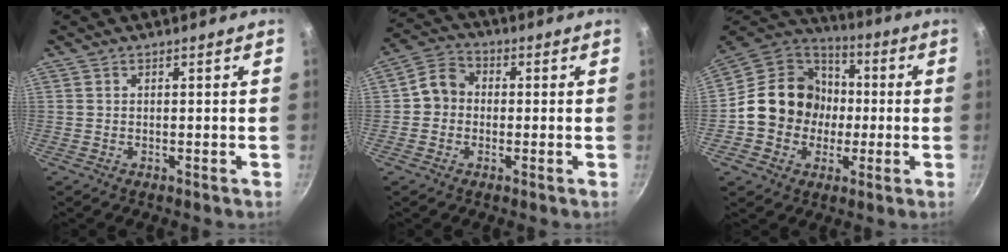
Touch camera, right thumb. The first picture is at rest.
{"total": 6.2, "force": [-0.3, 5.4, 3.0], "torque": [-0.025, 0.016, -0.025]}
{"total": 17.1, "force": [-1.0, 15.2, 7.9], "torque": [-0.104, 0.036, -0.025]}